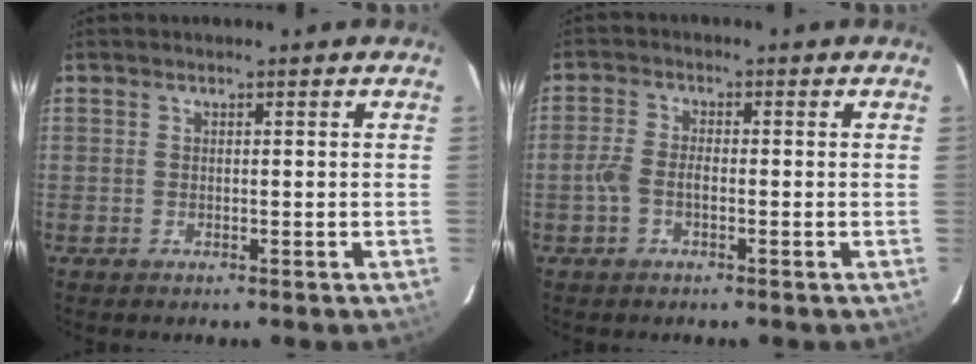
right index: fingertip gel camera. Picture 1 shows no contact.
{"total": 3.4, "force": [-1.2, 1.6, 2.7], "torque": [-0.063, 0.005, -0.026]}